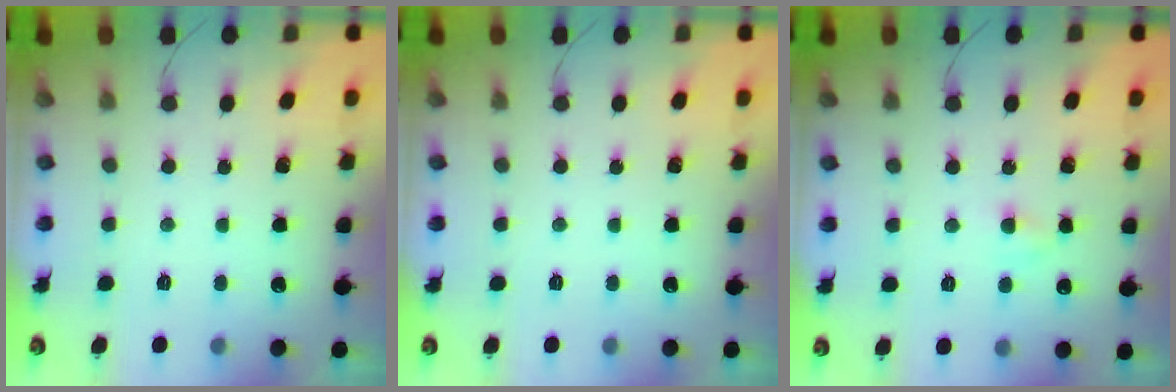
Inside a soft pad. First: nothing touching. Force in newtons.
{"total": 0.0}
{"total": 3.0, "press": 2.8, "slide": 1.2}